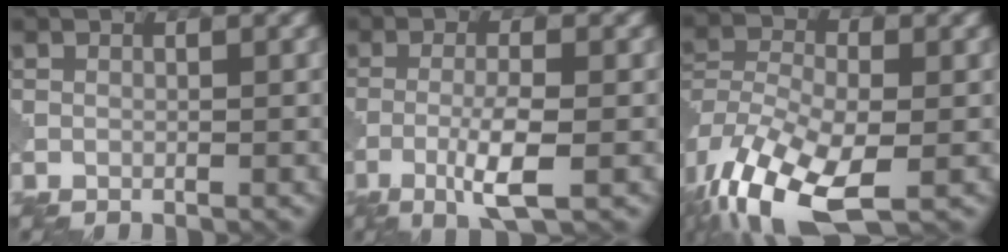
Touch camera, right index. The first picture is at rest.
{"total": 4.5, "force": [-1.7, 0.8, 4.1], "torque": [-0.077, 0.002, -0.037]}
{"total": 13.7, "force": [-7.6, 6.9, 9.0], "torque": [-0.201, -0.036, -0.128]}